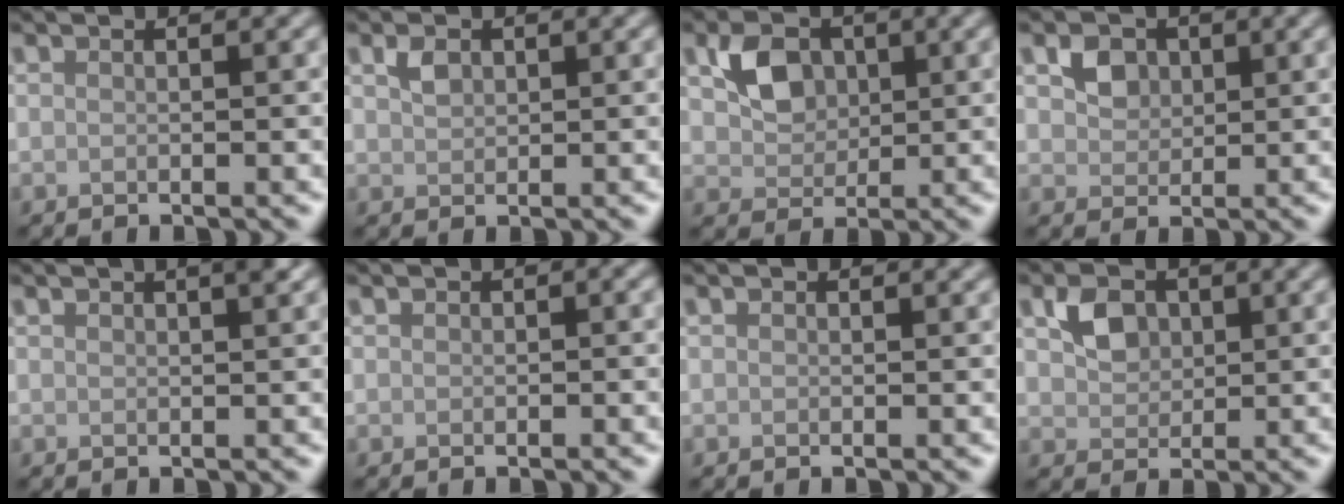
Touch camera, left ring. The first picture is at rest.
{"total": 1.4, "force": [0.6, 1.0, 0.8], "torque": [-0.015, 0.003, 0.011]}
{"total": 3.8, "force": [1.1, 2.9, 2.2], "torque": [-0.043, 0.001, 0.017]}
{"total": 2.2, "force": [0.9, 1.8, 0.9], "torque": [-0.017, 0.000, 0.014]}
{"total": 1.5, "force": [0.9, 0.3, 1.2], "torque": [-0.011, 0.004, 0.014]}
{"total": 0.8, "force": [0.1, 0.5, 0.6], "torque": [-0.005, 0.000, 0.001]}
{"total": 0.0}
{"total": 2.8, "force": [1.0, 2.1, 1.5], "torque": [-0.030, 0.002, 0.015]}